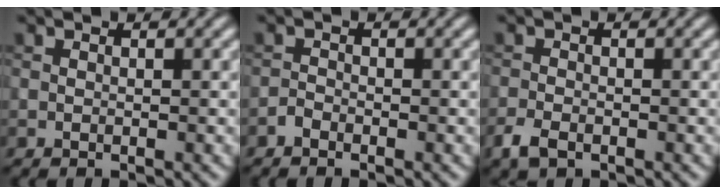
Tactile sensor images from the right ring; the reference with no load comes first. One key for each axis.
{"total": 0.7, "fx": -0.7, "fy": 0.2, "fz": 0.2, "tx": -0.003, "ty": 0.002, "tz": -0.017}
{"total": 2.1, "fx": -1.4, "fy": 1.1, "fz": 1.3, "tx": -0.029, "ty": -0.005, "tz": -0.032}